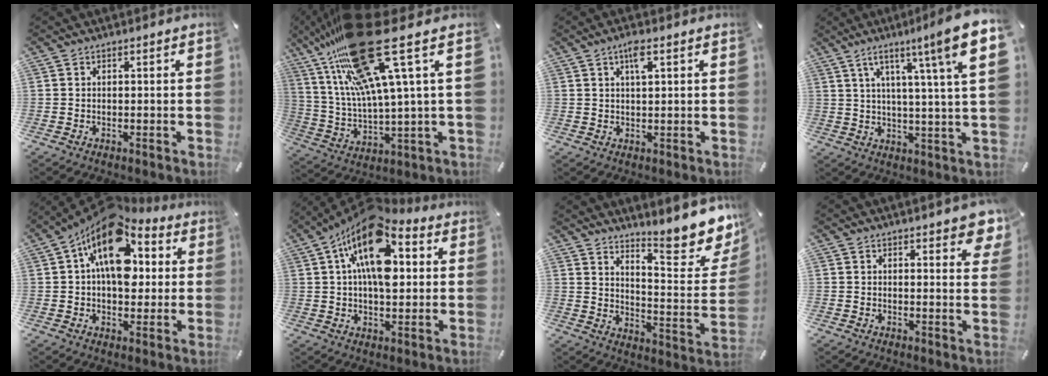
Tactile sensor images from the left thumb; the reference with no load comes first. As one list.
[{"total": 26.6, "force": [13.3, 7.9, 21.7], "torque": [-0.421, -0.068, 0.218]}, {"total": 3.8, "force": [1.7, 0.9, 3.3], "torque": [-0.070, 0.006, 0.027]}, {"total": 13.0, "force": [5.4, 0.8, 11.8], "torque": [-0.197, -0.027, 0.071]}, {"total": 18.0, "force": [5.2, 10.9, 13.4], "torque": [-0.216, -0.031, 0.084]}, {"total": 17.7, "force": [6.0, 9.4, 13.7], "torque": [-0.237, -0.024, 0.099]}, {"total": 16.1, "force": [12.9, 4.6, 8.3], "torque": [-0.101, -0.129, 0.214]}, {"total": 4.6, "force": [3.6, 1.5, 2.4], "torque": [-0.025, -0.023, 0.058]}]